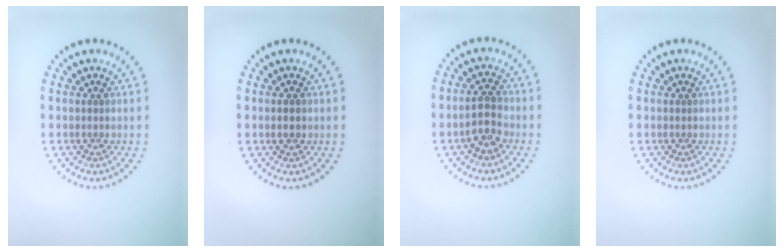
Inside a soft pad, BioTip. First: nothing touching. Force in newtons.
{"total": 1.6, "press": 1.6, "slide": 0.1}
{"total": 2.8, "press": 2.8, "slide": 0.5}
{"total": 0.0}